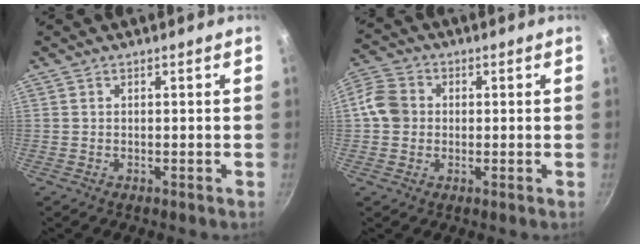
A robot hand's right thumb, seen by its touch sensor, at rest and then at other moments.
{"total": 7.0, "force": [0.1, 6.1, 3.3], "torque": [-0.044, 0.014, -0.018]}